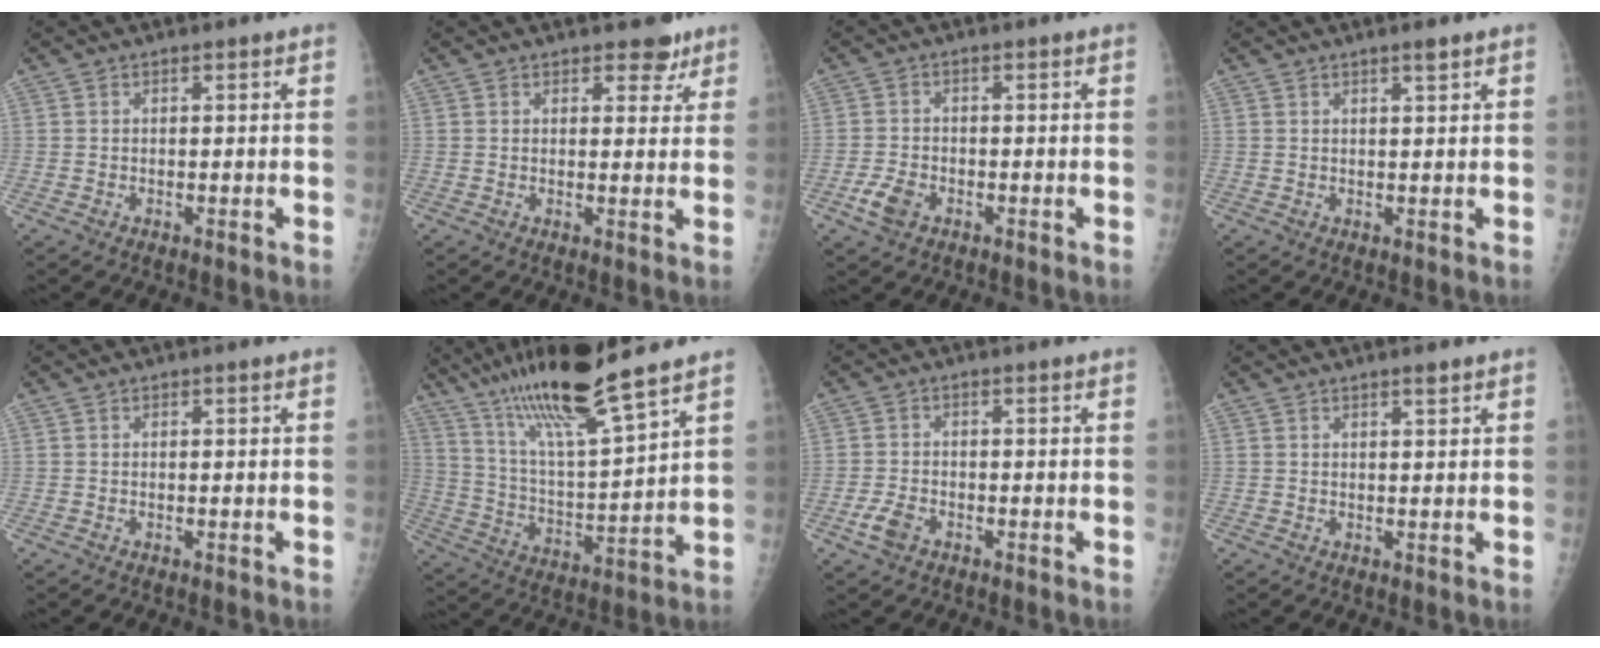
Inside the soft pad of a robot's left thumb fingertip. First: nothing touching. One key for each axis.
{"total": 4.0, "fx": 2.8, "fy": 2.2, "fz": 1.7, "tx": 0.005, "ty": -0.014, "tz": 0.035}
{"total": 4.0, "fx": -1.9, "fy": 2.6, "fz": 2.4, "tx": -0.051, "ty": 0.004, "tz": -0.035}
{"total": 1.7, "fx": 1.2, "fy": 0.1, "fz": 1.1, "tx": -0.015, "ty": -0.008, "tz": 0.021}
{"total": 0.0}
{"total": 18.6, "fx": 14.0, "fy": 1.4, "fz": 12.1, "tx": -0.205, "ty": -0.062, "tz": 0.259}
{"total": 3.4, "fx": -1.8, "fy": 2.1, "fz": 2.0, "tx": -0.045, "ty": 0.005, "tz": -0.033}
{"total": 1.4, "fx": 1.1, "fy": 0.2, "fz": 0.9, "tx": -0.012, "ty": -0.007, "tz": 0.018}